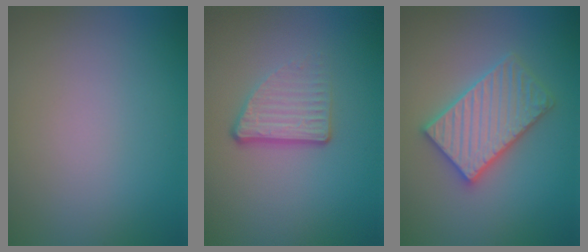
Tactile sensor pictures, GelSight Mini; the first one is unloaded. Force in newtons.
{"total": 3.4, "press": 2.2, "slide": 2.7}
{"total": 5.4, "press": 5.3, "slide": 0.8}